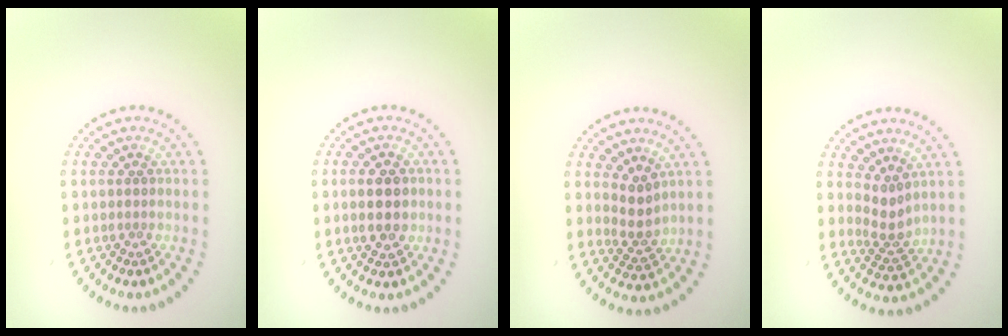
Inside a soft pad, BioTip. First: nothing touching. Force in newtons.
{"total": 3.0, "press": 3.0, "slide": 0.1}
{"total": 2.2, "press": 1.7, "slide": 1.4}
{"total": 2.1, "press": 1.6, "slide": 1.5}